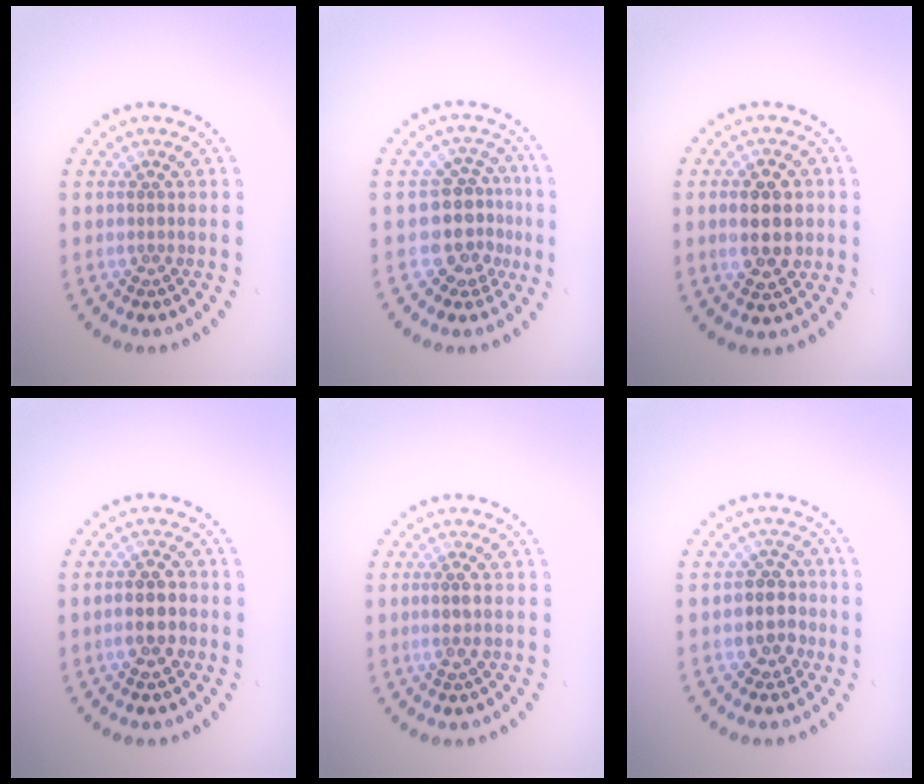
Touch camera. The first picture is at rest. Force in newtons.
{"total": 3.9, "press": 3.1, "slide": 2.3}
{"total": 5.0, "press": 5.0, "slide": 0.2}
{"total": 2.9, "press": 2.8, "slide": 0.6}
{"total": 1.2, "press": 1.0, "slide": 0.6}
{"total": 3.1, "press": 2.8, "slide": 1.4}